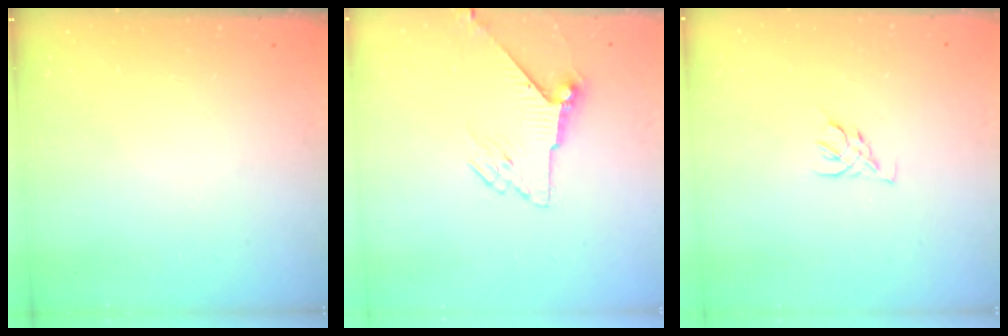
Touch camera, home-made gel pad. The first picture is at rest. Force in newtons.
{"total": 6.3, "press": 6.2, "slide": 1.0}
{"total": 3.2, "press": 3.2, "slide": 0.7}